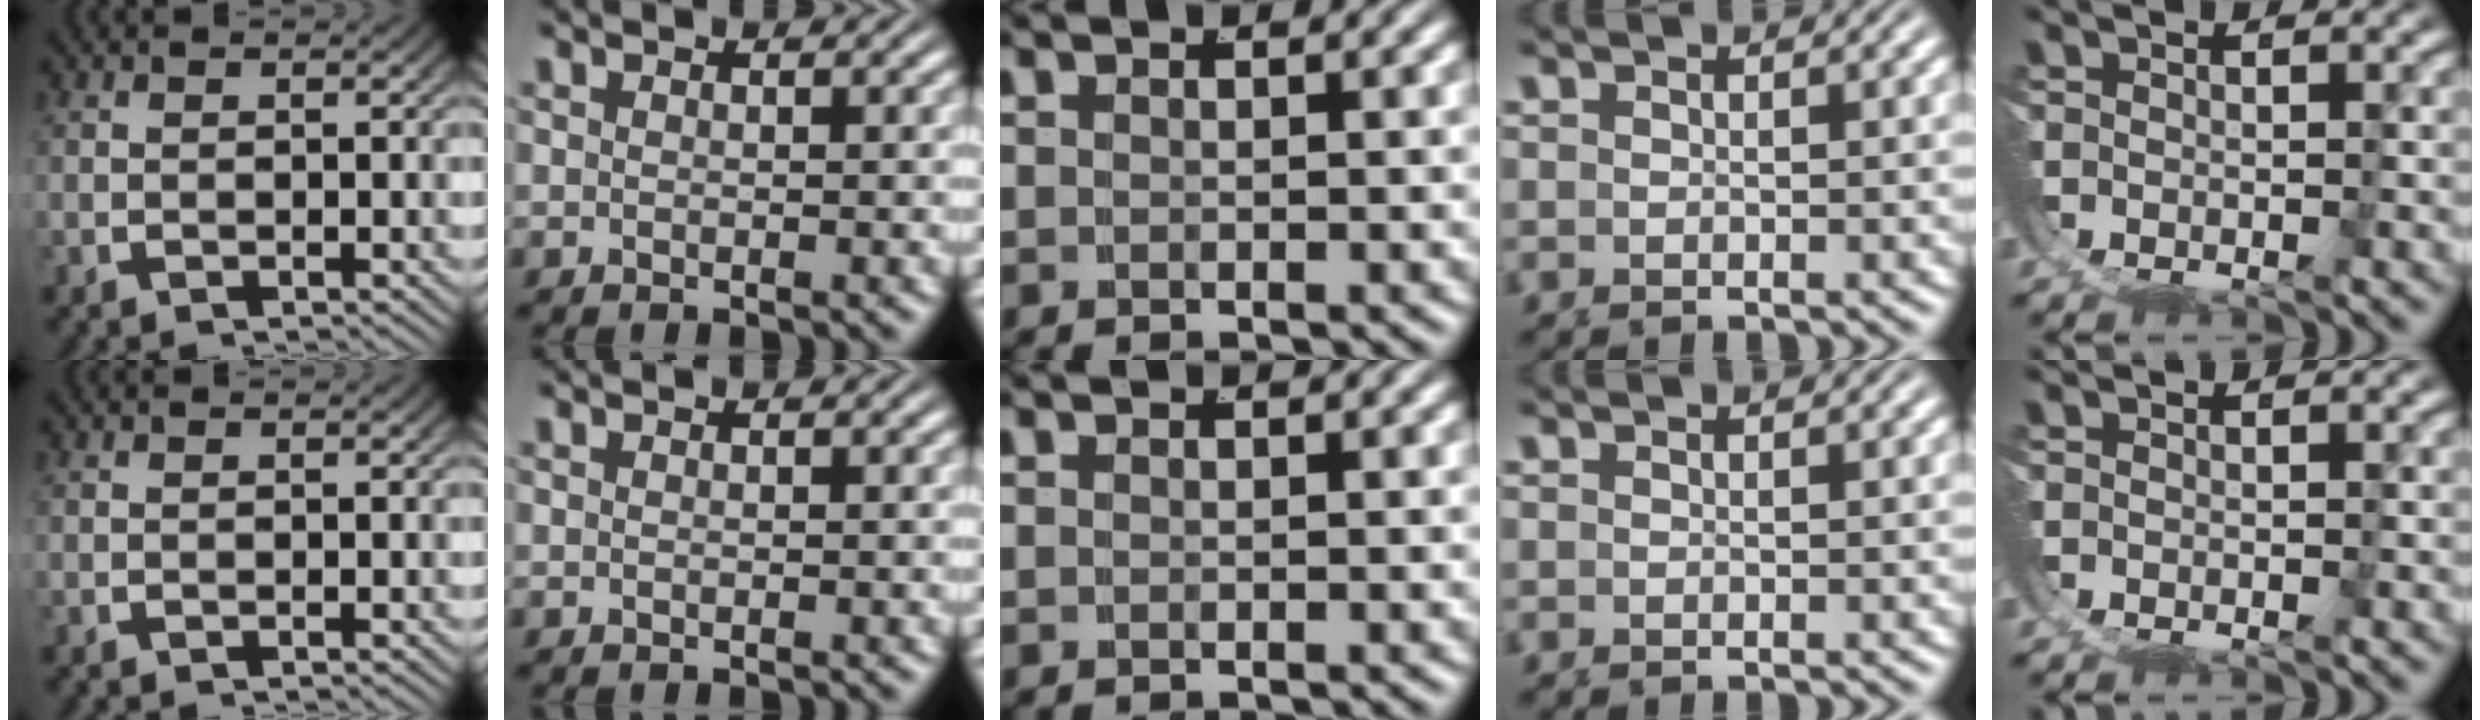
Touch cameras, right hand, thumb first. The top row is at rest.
{}